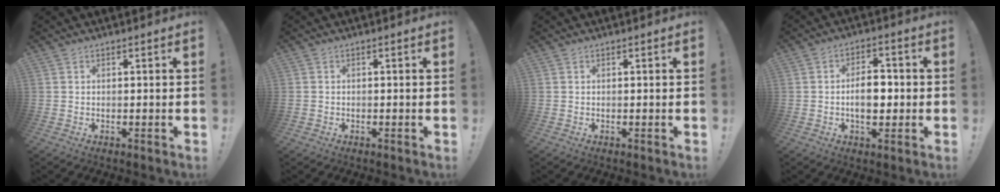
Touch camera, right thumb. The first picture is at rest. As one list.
[{"total": 0.8, "force": [-0.6, 0.3, 0.4], "torque": [-0.006, 0.001, -0.010]}, {"total": 0.0}, {"total": 8.0, "force": [-1.0, 5.0, 6.2], "torque": [-0.106, 0.009, -0.023]}]